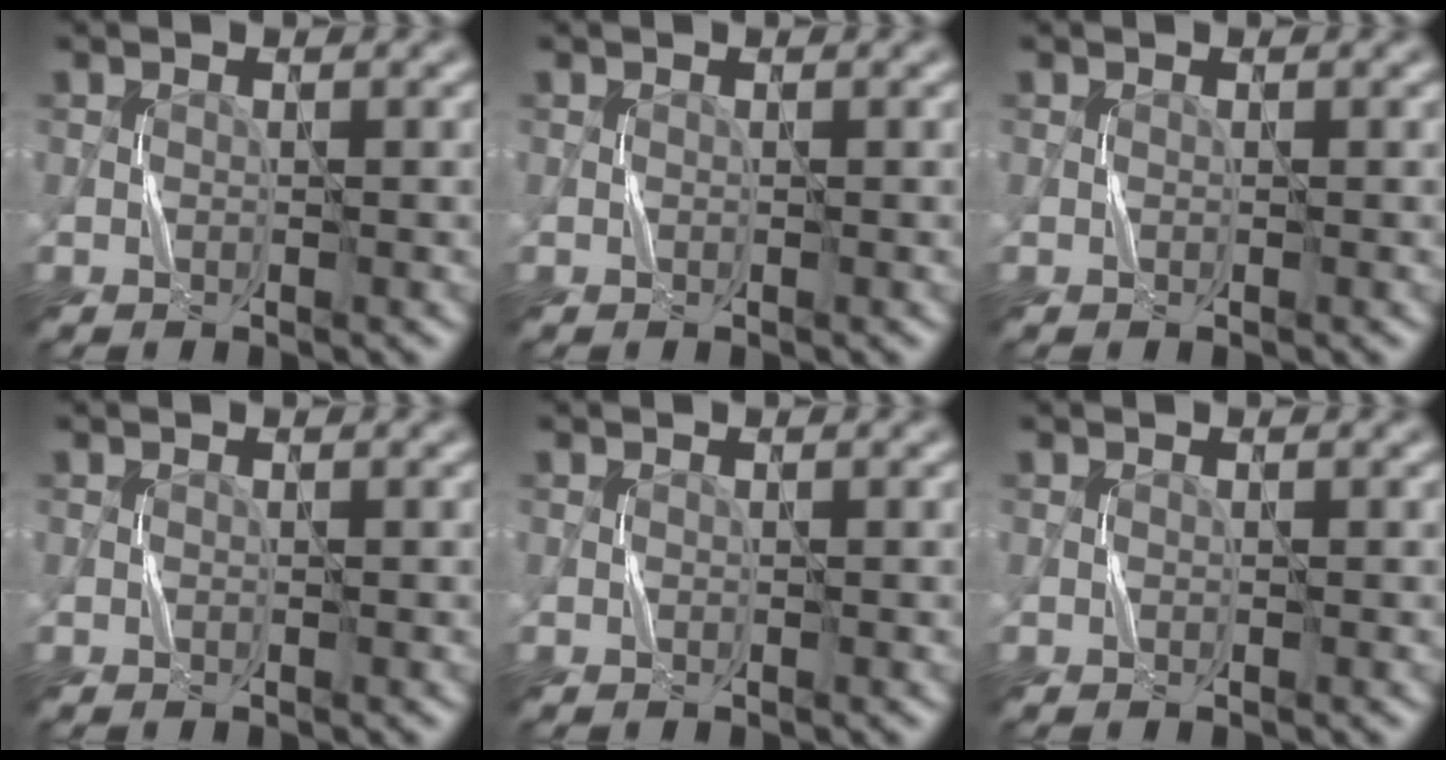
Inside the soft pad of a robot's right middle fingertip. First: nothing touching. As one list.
[{"total": 0.0}, {"total": 0.0}, {"total": 0.0}, {"total": 0.0}, {"total": 0.0}]